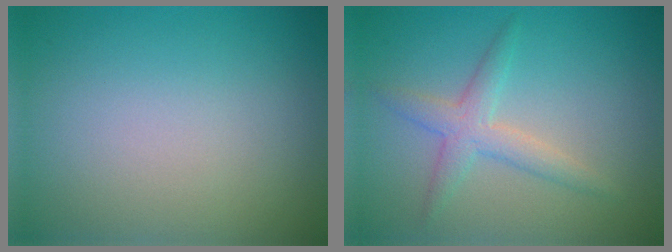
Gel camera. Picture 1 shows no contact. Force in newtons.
{"total": 2.6, "press": 2.6, "slide": 0.2}